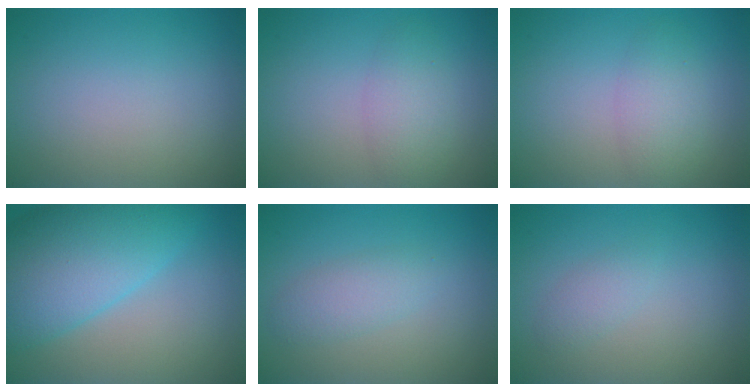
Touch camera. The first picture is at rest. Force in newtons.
{"total": 2.7, "press": 2.7, "slide": 0.1}
{"total": 2.7, "press": 2.7, "slide": 0.1}
{"total": 9.8, "press": 9.8, "slide": 0.4}
{"total": 2.2, "press": 2.2, "slide": 0.2}
{"total": 1.3, "press": 1.3, "slide": 0.1}